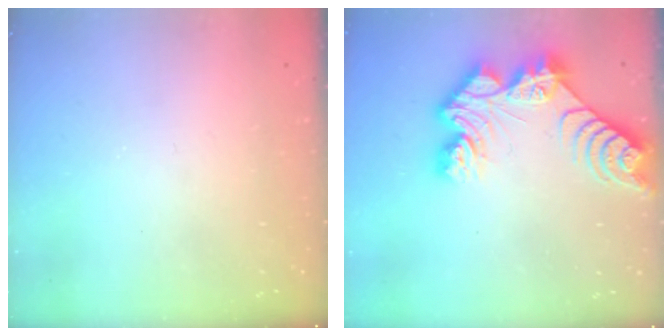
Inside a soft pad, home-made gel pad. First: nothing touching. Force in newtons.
{"total": 13.6, "press": 13.6, "slide": 0.5}